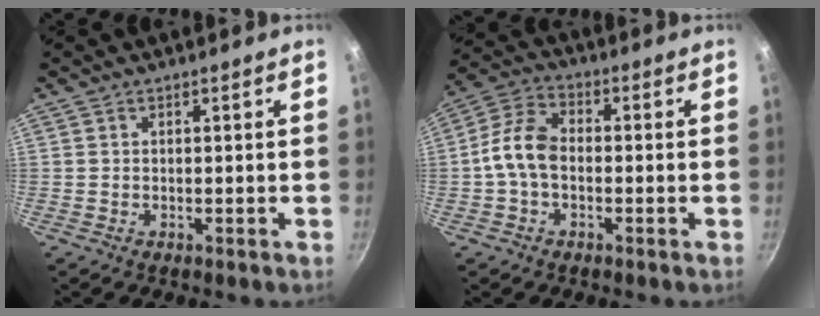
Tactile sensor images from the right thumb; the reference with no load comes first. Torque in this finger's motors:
{"motor_torque": [2.59, 2.42, 1.46, -1.29, 0.28]}